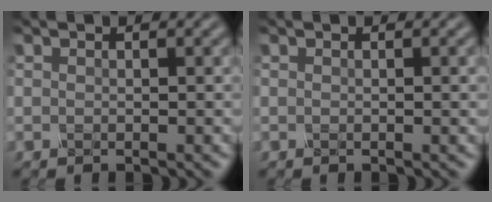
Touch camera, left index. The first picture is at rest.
{"total": 1.0, "force": [0.0, 0.4, 0.9], "torque": [-0.008, 0.002, -0.002]}